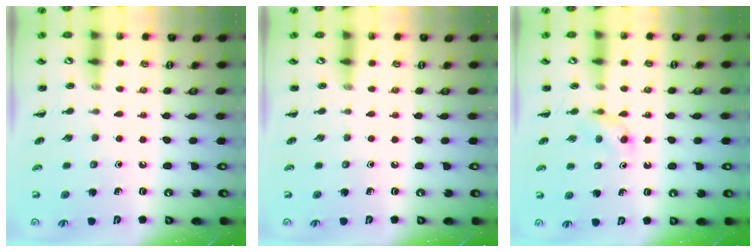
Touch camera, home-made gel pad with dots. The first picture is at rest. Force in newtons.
{"total": 0.0}
{"total": 3.2, "press": 2.9, "slide": 1.4}